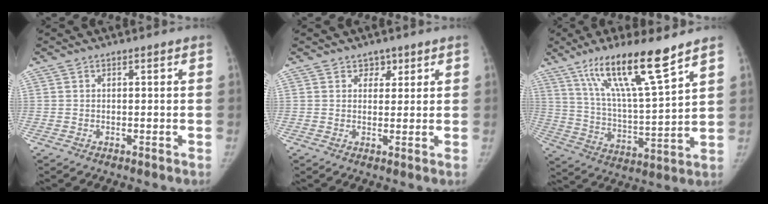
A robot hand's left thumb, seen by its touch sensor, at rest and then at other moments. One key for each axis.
{"total": 2.6, "fx": 1.6, "fy": 1.9, "fz": 0.7, "tx": 0.014, "ty": -0.008, "tz": 0.020}
{"total": 17.7, "fx": 11.6, "fy": 2.1, "fz": 13.2, "tx": -0.224, "ty": -0.057, "tz": 0.213}